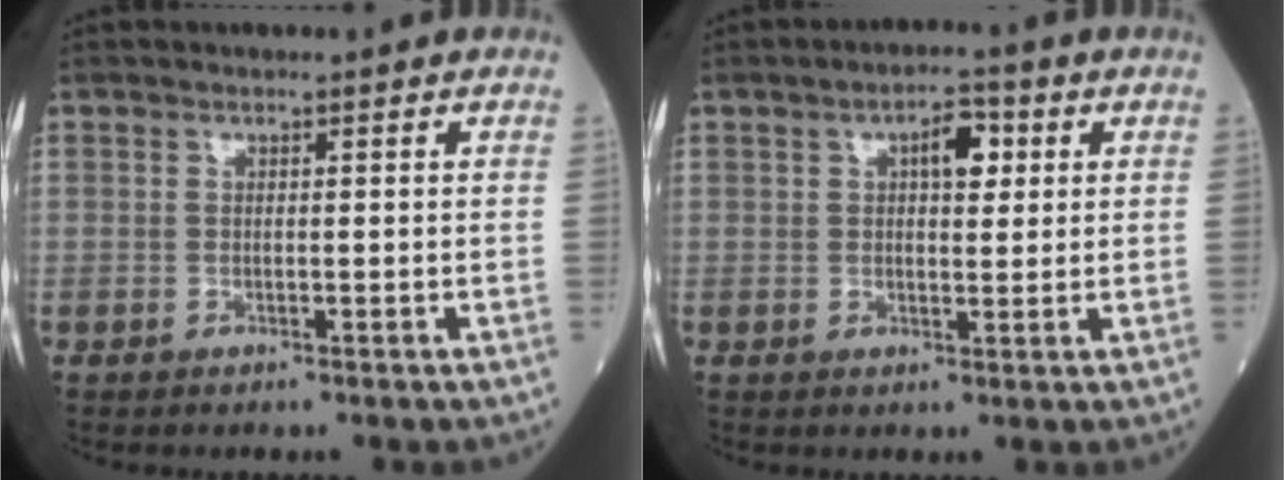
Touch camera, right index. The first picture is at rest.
{"total": 4.7, "force": [1.6, 2.0, 4.0], "torque": [-0.059, 0.011, 0.021]}